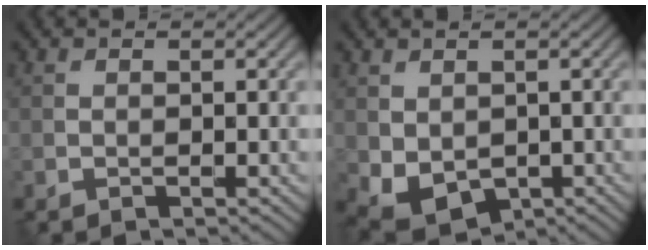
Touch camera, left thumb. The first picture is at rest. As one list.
[{"total": 5.1, "force": [-0.7, 3.7, 3.4], "torque": [-0.086, -0.024, -0.006]}]